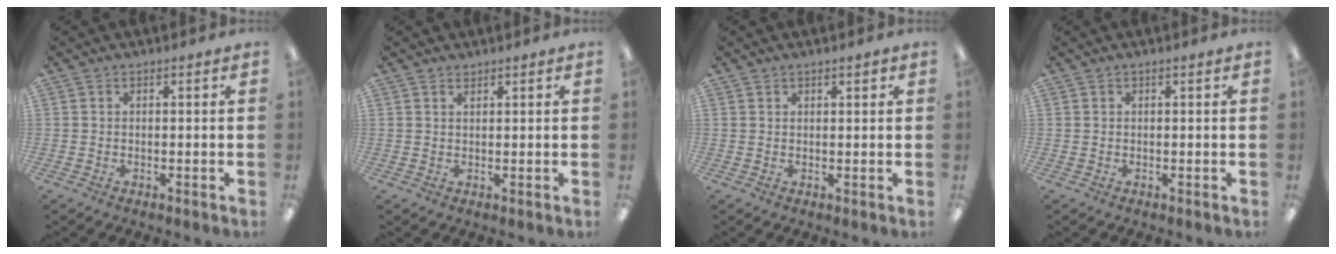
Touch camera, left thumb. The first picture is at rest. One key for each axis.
{"total": 1.1, "fx": 1.0, "fy": 0.2, "fz": 0.2, "tx": -0.005, "ty": -0.001, "tz": 0.020}
{"total": 1.1, "fx": 0.9, "fy": 0.4, "fz": 0.6, "tx": -0.011, "ty": 0.000, "tz": 0.016}
{"total": 0.0}